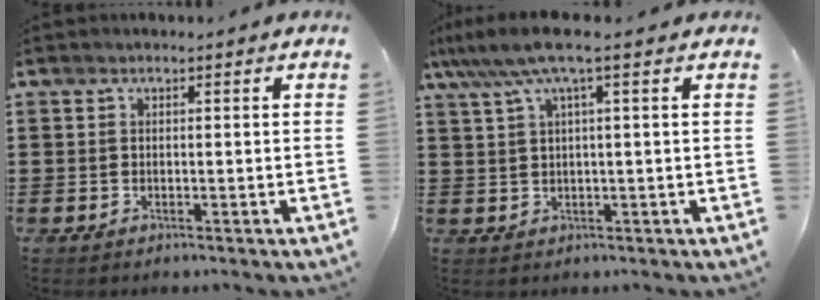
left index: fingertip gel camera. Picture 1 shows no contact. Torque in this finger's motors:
{"motor_torque": [1.12, 1.02, 0.20, 0.13]}